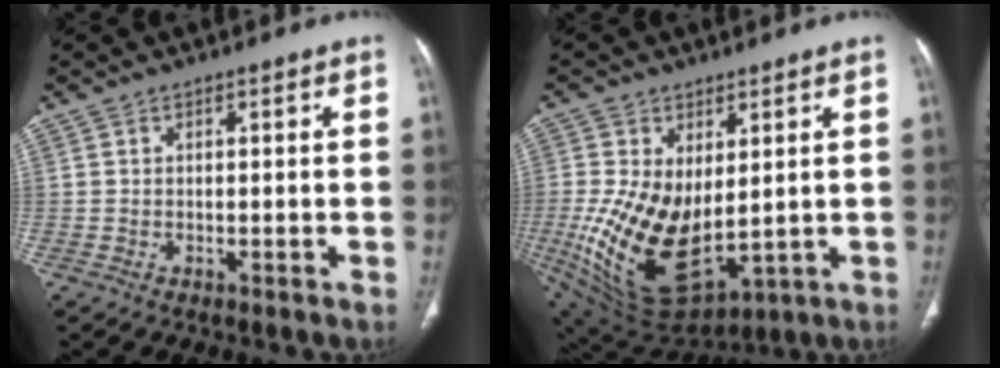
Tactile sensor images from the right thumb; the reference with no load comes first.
{"total": 18.7, "force": [0.1, 11.0, 15.1], "torque": [-0.288, -0.025, 0.033]}